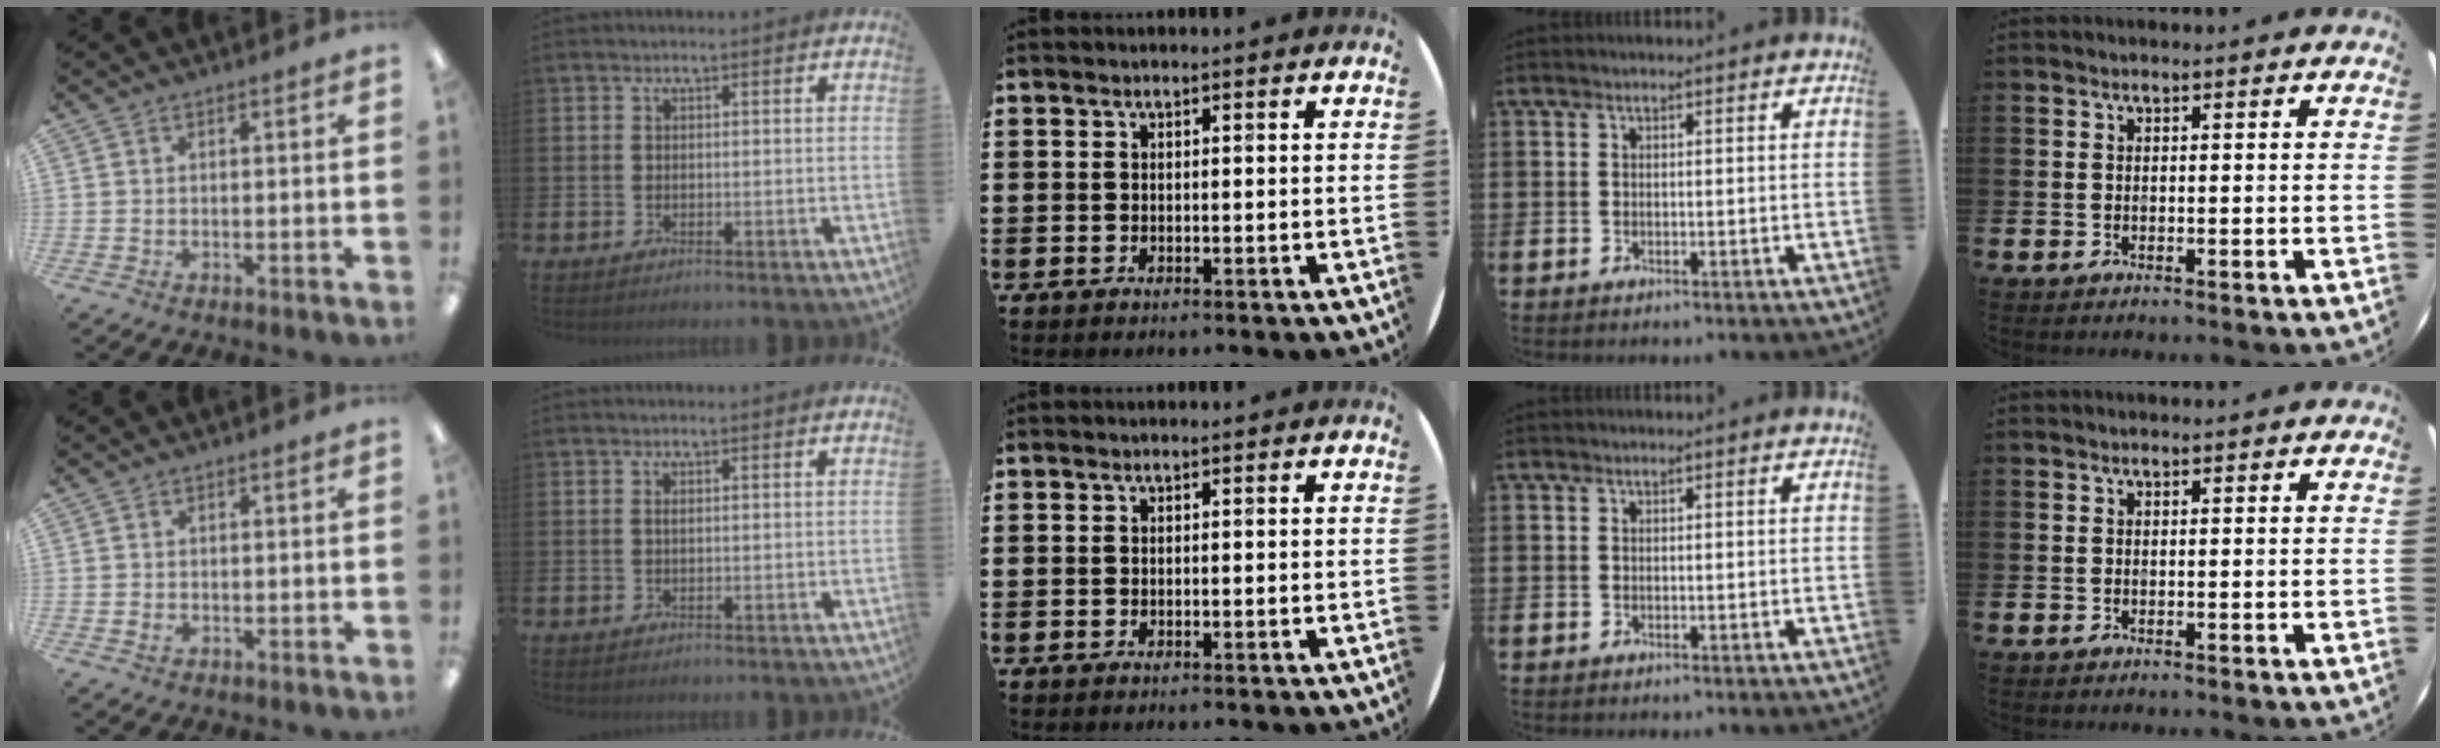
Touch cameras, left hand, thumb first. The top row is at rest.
{"thumb": {"total": 0.9, "force": [-0.2, 0.7, 0.6], "torque": [-0.011, 0.003, -0.005]}, "index": {"total": 0.5, "force": [0.2, 0.1, 0.5], "torque": [-0.007, 0.000, 0.002]}}